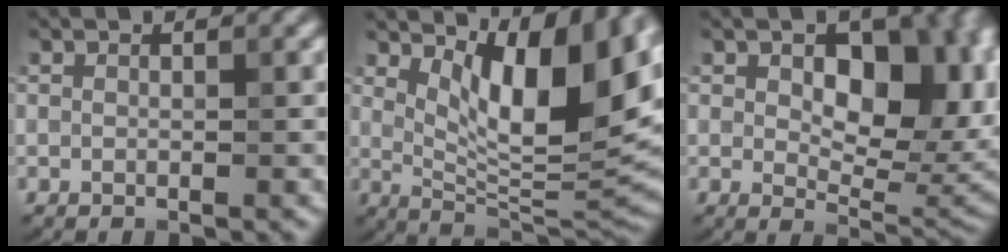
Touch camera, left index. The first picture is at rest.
{"total": 11.5, "force": [4.3, 4.2, 9.8], "torque": [-0.141, -0.008, 0.077]}
{"total": 12.3, "force": [2.6, 7.0, 9.7], "torque": [-0.114, -0.009, 0.047]}